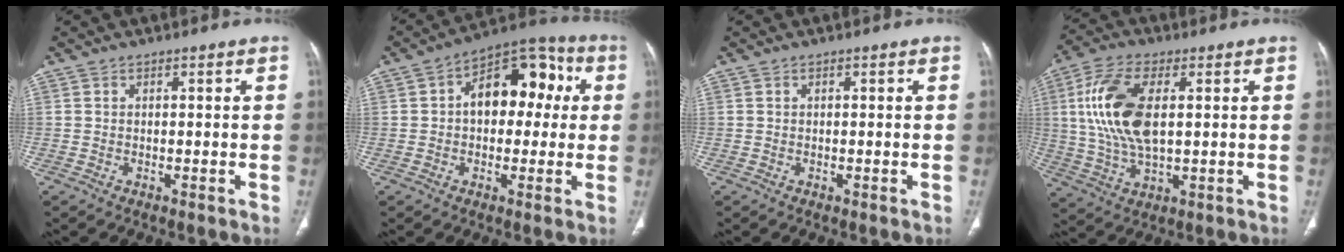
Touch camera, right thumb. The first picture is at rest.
{"total": 14.4, "force": [2.1, 9.1, 11.0], "torque": [-0.114, 0.040, 0.021]}
{"total": 0.0}
{"total": 14.8, "force": [2.5, 7.1, 12.8], "torque": [-0.272, 0.000, 0.051]}